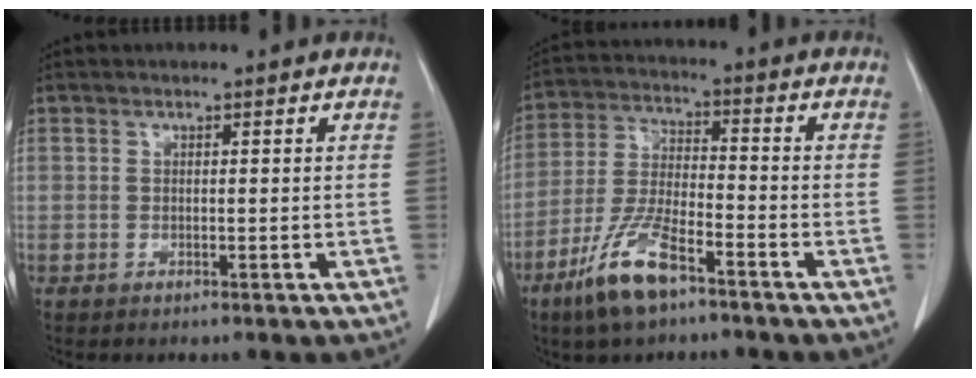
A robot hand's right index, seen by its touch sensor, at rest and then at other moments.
{"total": 10.4, "force": [-6.6, 2.5, 7.6], "torque": [-0.160, -0.014, -0.126]}